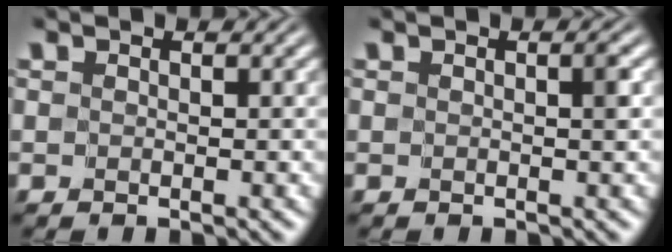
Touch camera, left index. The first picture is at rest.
{"total": 0.6, "force": [0.0, -0.1, 0.5], "torque": [-0.007, -0.002, 0.001]}